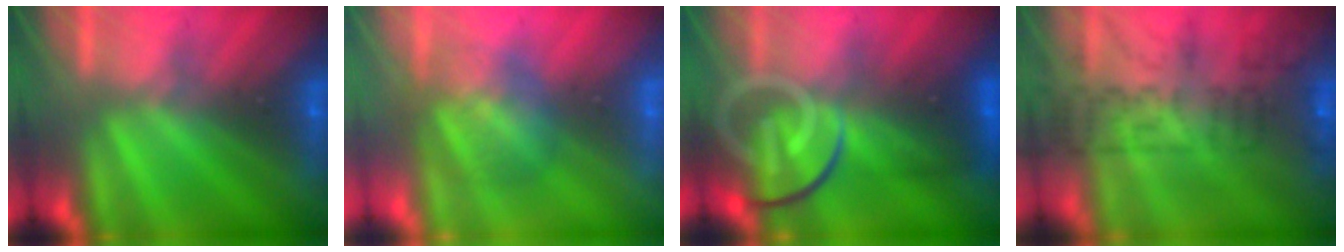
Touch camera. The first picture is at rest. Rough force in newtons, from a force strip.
{"total": 3.2}
{"total": 9.4}
{"total": 9.7}